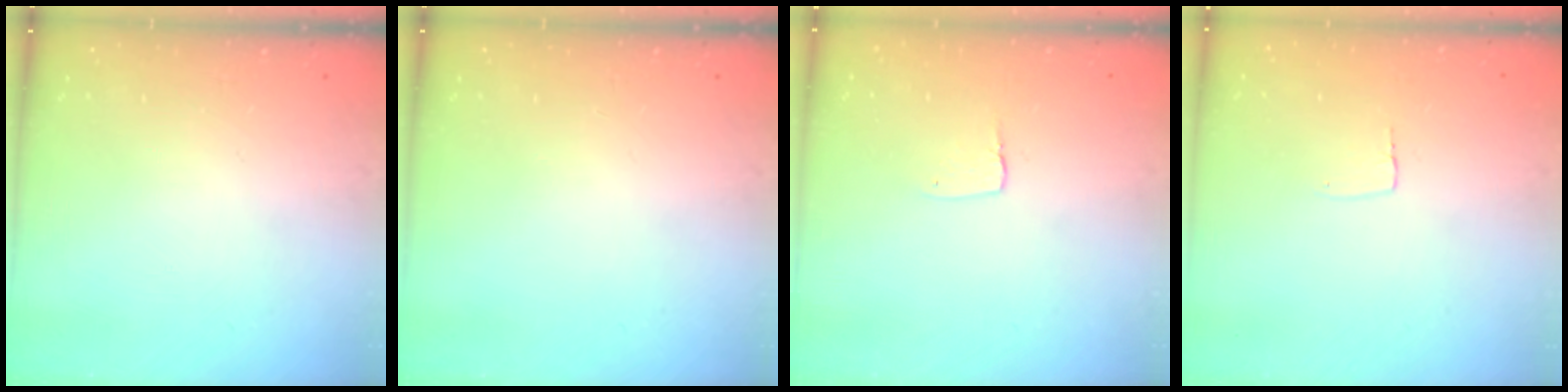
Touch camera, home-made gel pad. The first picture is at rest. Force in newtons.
{"total": 0.0}
{"total": 2.9, "press": 2.9, "slide": 0.2}
{"total": 2.6, "press": 2.6, "slide": 0.1}